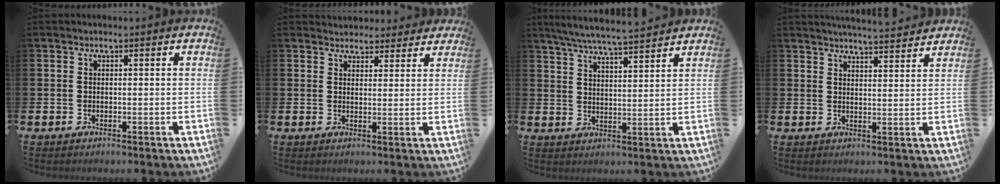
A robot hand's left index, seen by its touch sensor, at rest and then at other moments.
{"total": 3.7, "force": [3.4, 1.4, -0.1], "torque": [0.002, -0.018, 0.060]}
{"total": 6.4, "force": [6.0, 0.0, 2.0], "torque": [-0.052, -0.034, 0.105]}
{"total": 4.3, "force": [4.2, -0.4, 0.3], "torque": [-0.012, -0.026, 0.075]}